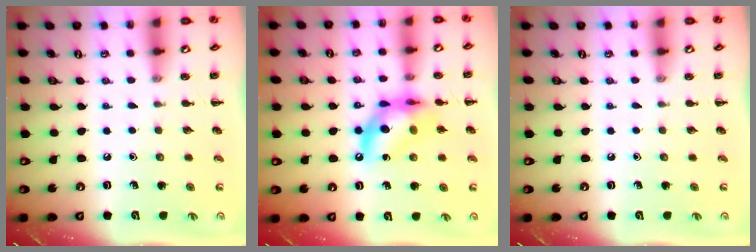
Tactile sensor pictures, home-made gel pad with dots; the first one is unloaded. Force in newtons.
{"total": 12.8, "press": 12.4, "slide": 3.4}
{"total": 0.0}